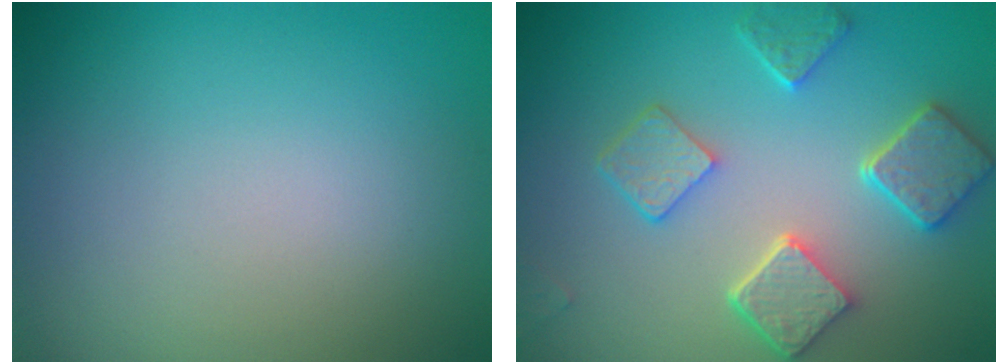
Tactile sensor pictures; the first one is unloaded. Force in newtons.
{"total": 5.5, "press": 4.3, "slide": 3.3}